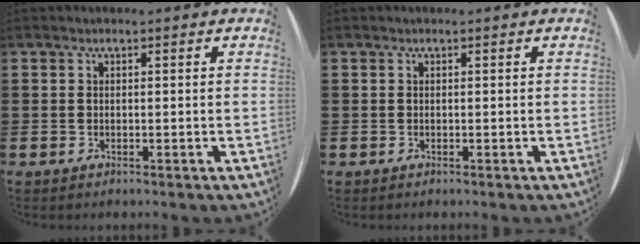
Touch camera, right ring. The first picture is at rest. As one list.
[{"total": 0.0}]